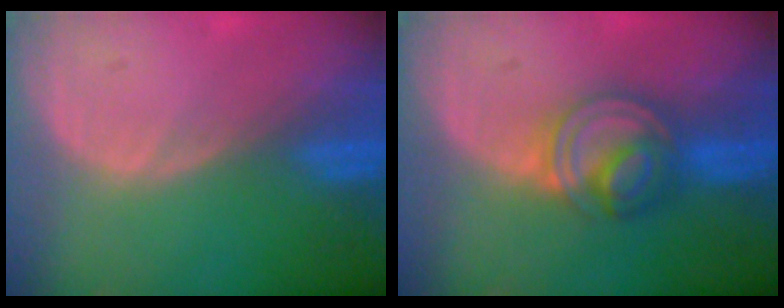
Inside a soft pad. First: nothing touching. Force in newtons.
{"total": 6.8, "press": 6.2, "slide": 2.6}